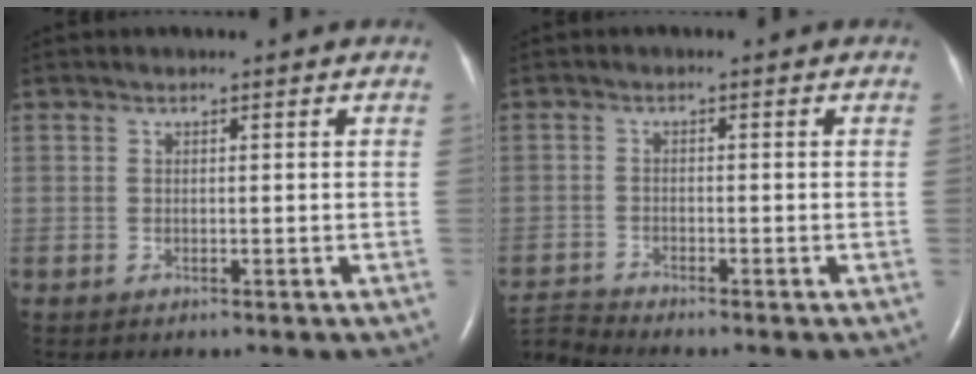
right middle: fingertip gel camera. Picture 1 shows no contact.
{"total": 3.8, "force": [-3.5, -1.4, -0.4], "torque": [-0.008, -0.013, -0.068]}